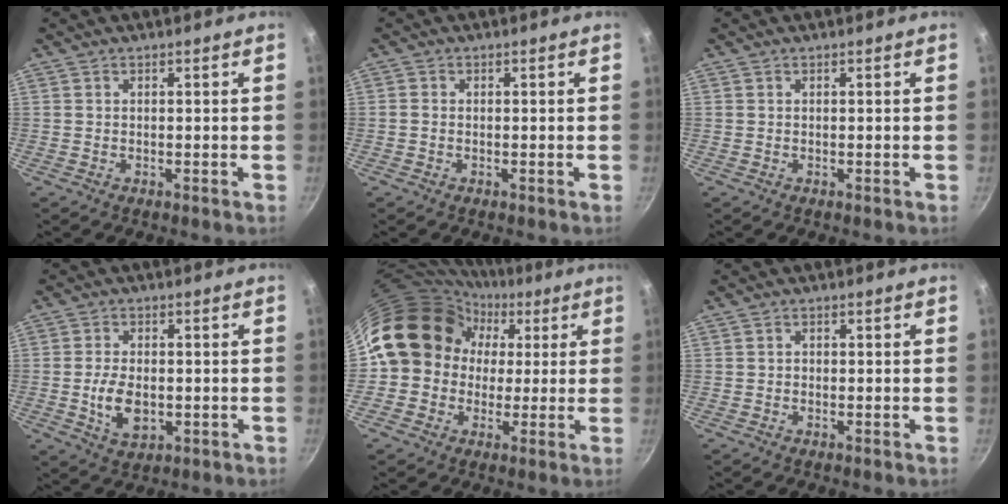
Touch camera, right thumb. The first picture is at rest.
{"total": 1.0, "force": [-0.3, 0.9, 0.5], "torque": [-0.009, 0.004, -0.007]}
{"total": 0.0}
{"total": 7.4, "force": [-1.1, 4.4, 5.8], "torque": [-0.103, 0.000, -0.015]}
{"total": 15.3, "force": [1.7, 13.5, 6.8], "torque": [-0.077, 0.040, 0.015]}
{"total": 0.6, "force": [-0.2, 0.6, 0.3], "torque": [-0.004, 0.003, -0.003]}